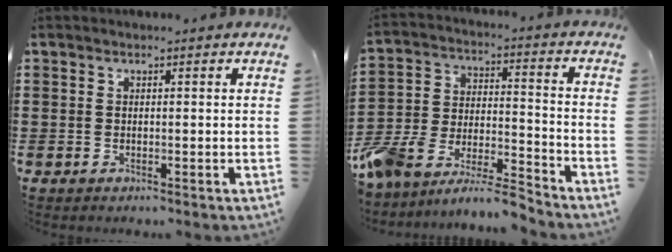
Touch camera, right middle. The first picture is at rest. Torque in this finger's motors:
{"motor_torque": [1.51, -0.62, 0.80, 0.21]}